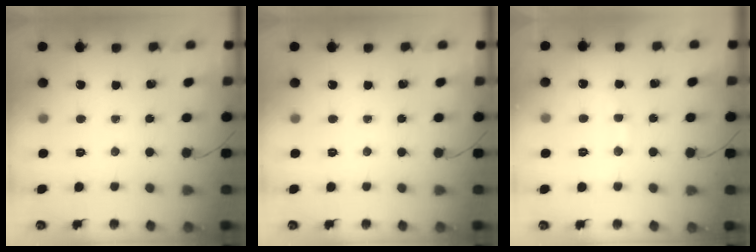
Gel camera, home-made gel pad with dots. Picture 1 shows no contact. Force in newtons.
{"total": 0.0}
{"total": 6.9, "press": 6.7, "slide": 1.7}